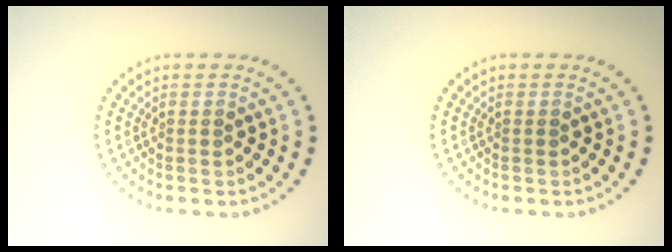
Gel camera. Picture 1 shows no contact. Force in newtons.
{"total": 0.0}